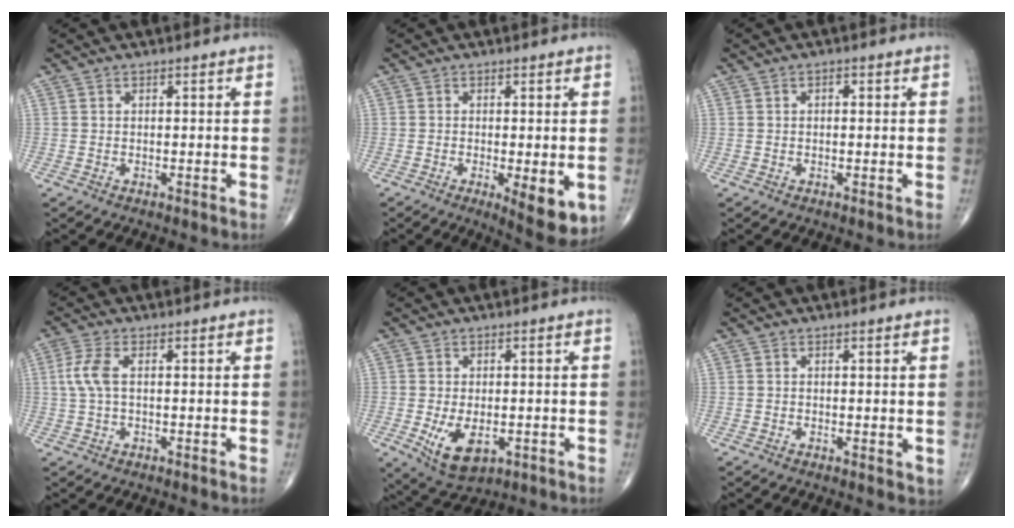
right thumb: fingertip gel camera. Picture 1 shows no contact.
{"total": 8.0, "force": [-2.2, 2.6, 7.2], "torque": [-0.096, -0.018, -0.028]}
{"total": 0.8, "force": [0.2, 0.4, 0.6], "torque": [-0.008, 0.002, 0.000]}
{"total": 4.5, "force": [0.5, 1.9, 4.0], "torque": [-0.114, 0.009, 0.006]}
{"total": 7.9, "force": [-2.1, 4.4, 6.2], "torque": [-0.102, -0.010, -0.022]}
{"total": 1.4, "force": [0.1, 0.8, 1.1], "torque": [-0.012, -0.005, -0.001]}